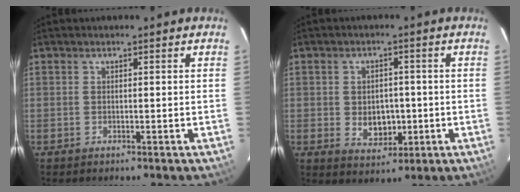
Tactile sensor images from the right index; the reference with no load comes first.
{"total": 6.1, "force": [-0.9, 4.6, 4.0], "torque": [-0.072, -0.002, -0.003]}